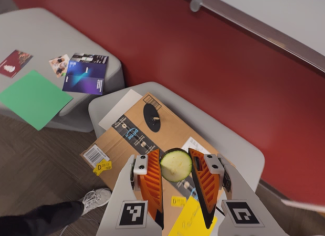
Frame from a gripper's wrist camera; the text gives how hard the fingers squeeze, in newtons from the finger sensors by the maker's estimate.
{"total": 11.5, "left": 11.9, "right": 11.2}